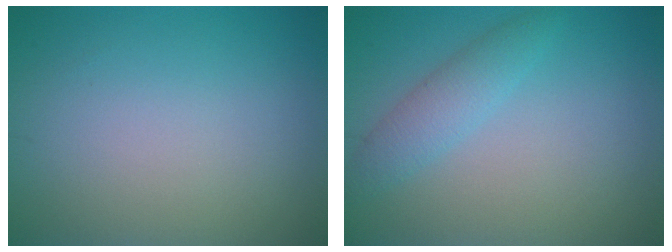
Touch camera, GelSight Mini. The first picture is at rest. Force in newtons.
{"total": 2.5, "press": 2.5, "slide": 0.2}